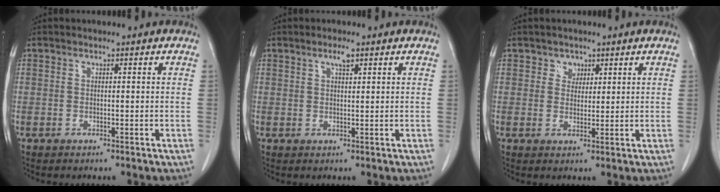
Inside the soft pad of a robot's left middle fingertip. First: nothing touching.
{"total": 1.7, "force": [1.1, 0.3, 1.3], "torque": [-0.026, 0.001, 0.020]}
{"total": 2.2, "force": [1.3, 1.7, 0.4], "torque": [-0.002, -0.003, 0.019]}